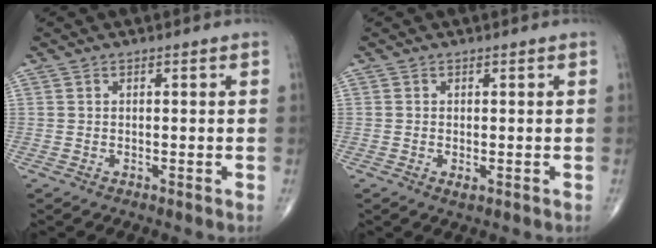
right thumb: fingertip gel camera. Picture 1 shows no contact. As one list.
[{"total": 1.0, "force": [-0.3, 0.4, 0.9], "torque": [-0.016, -0.004, -0.003]}]